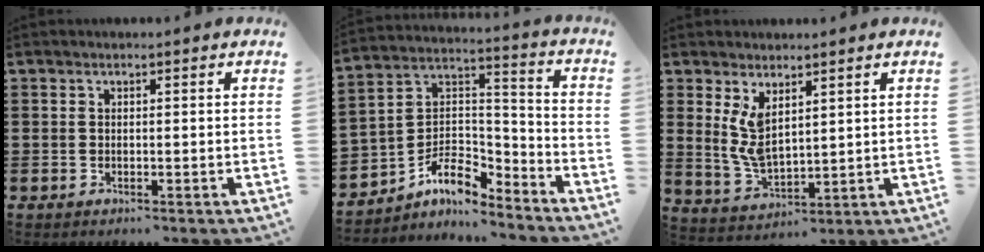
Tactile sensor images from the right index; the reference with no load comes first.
{"total": 7.3, "force": [-5.5, 3.6, 3.1], "torque": [-0.081, -0.010, -0.110]}
{"total": 6.0, "force": [2.5, 2.9, 4.6], "torque": [-0.109, -0.010, 0.043]}